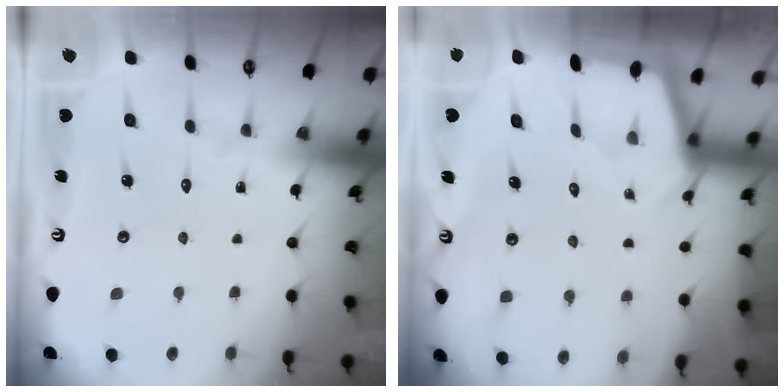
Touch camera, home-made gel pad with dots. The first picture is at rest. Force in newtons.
{"total": 1.9, "press": 1.9, "slide": 0.1}